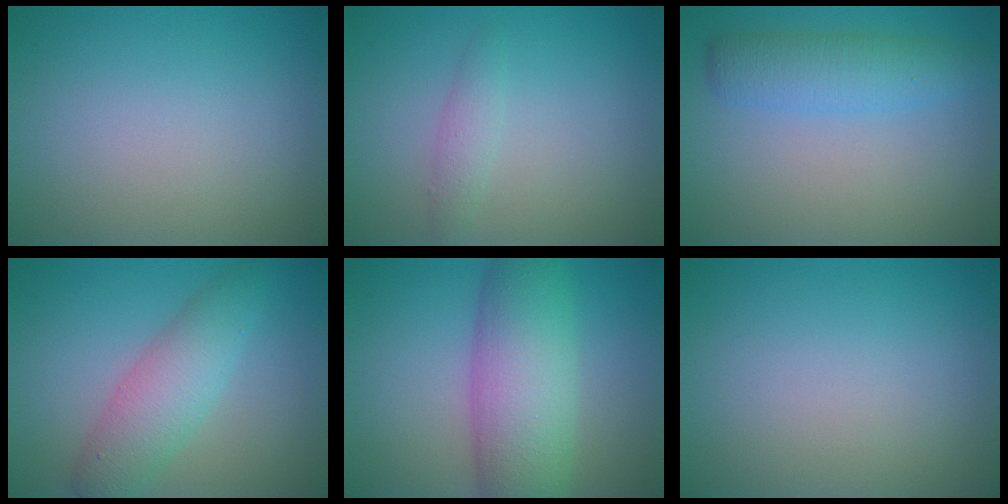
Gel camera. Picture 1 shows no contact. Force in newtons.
{"total": 1.4, "press": 1.4, "slide": 0.0}
{"total": 3.7, "press": 3.7, "slide": 0.1}
{"total": 4.7, "press": 4.7, "slide": 0.1}
{"total": 8.5, "press": 8.5, "slide": 0.1}
{"total": 0.0}